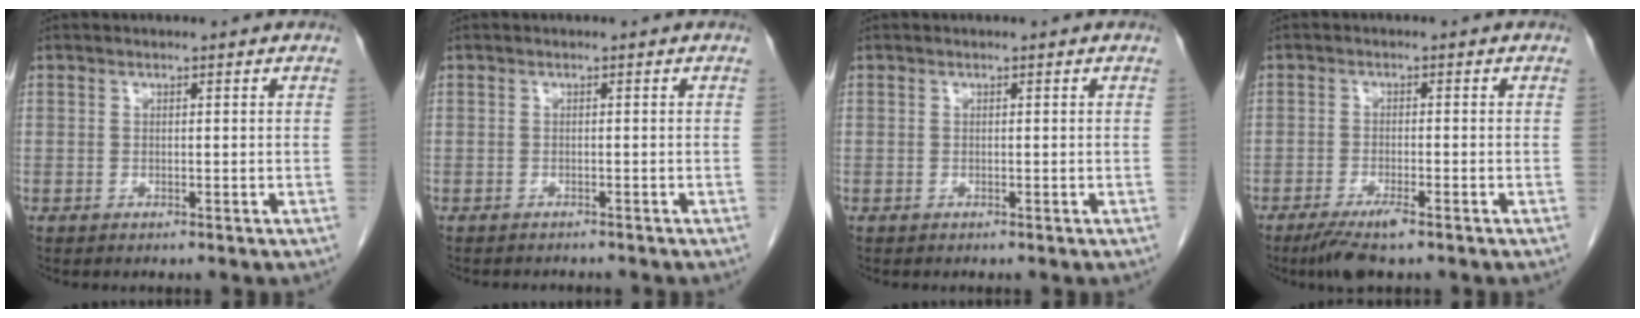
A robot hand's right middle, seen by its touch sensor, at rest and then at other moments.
{"total": 2.9, "force": [-2.7, 0.6, 0.7], "torque": [-0.007, -0.003, -0.032]}
{"total": 0.0}
{"total": 4.7, "force": [-3.2, 0.5, 3.5], "torque": [-0.067, -0.012, -0.056]}